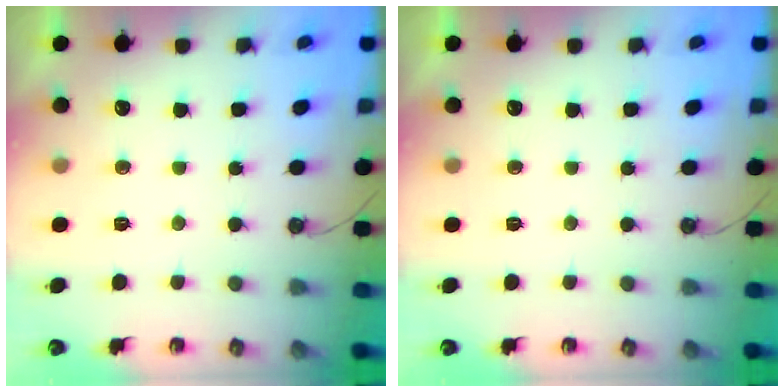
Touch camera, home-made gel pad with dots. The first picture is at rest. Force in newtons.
{"total": 0.0}